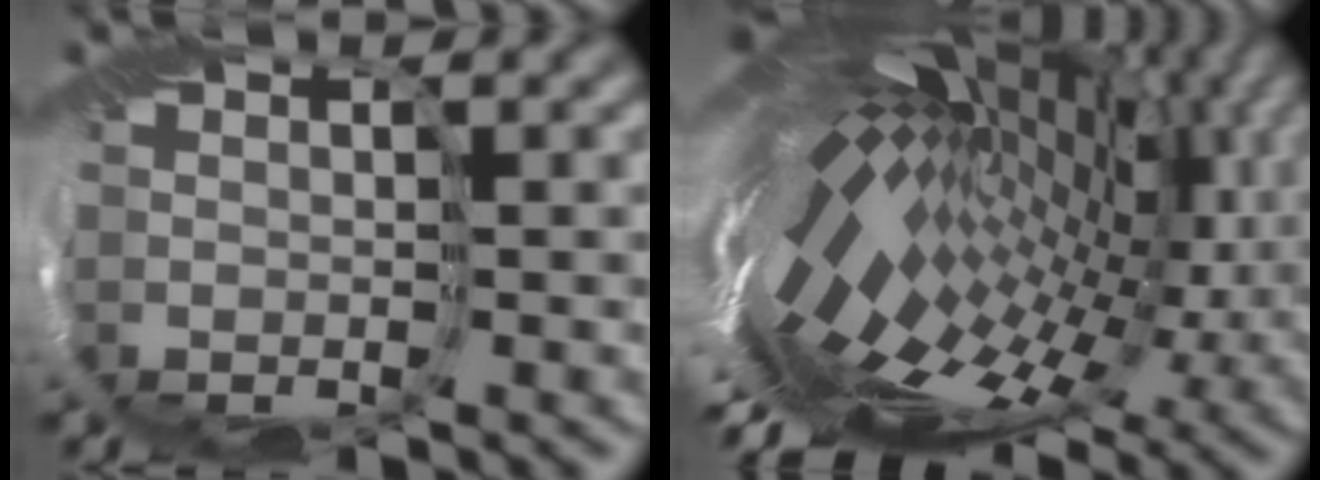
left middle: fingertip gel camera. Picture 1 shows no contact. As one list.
[{"total": 17.5, "force": [2.5, 7.2, 15.7], "torque": [-0.257, 0.004, 0.051]}]